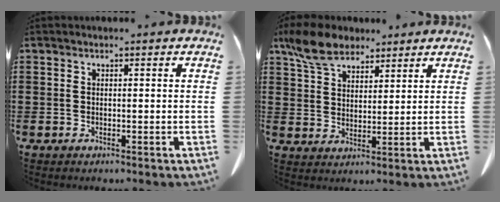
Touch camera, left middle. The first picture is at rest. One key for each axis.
{"total": 7.7, "fx": 5.8, "fy": 3.6, "fz": 3.5, "tx": -0.091, "ty": 0.001, "tz": 0.111}